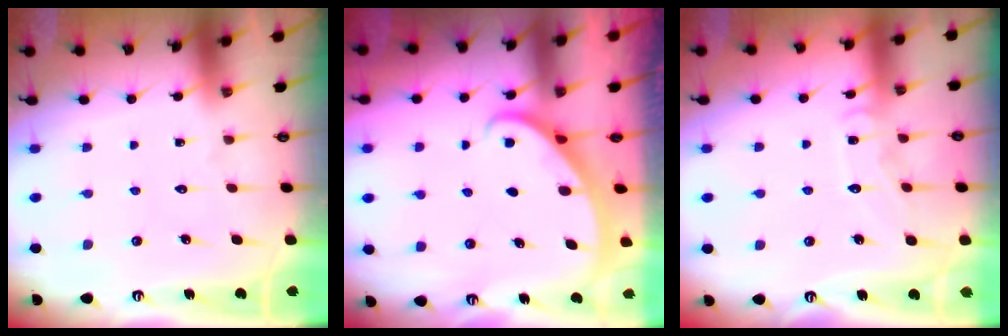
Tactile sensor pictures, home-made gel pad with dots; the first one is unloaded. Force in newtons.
{"total": 2.0, "press": 2.0, "slide": 0.1}
{"total": 6.6, "press": 6.5, "slide": 0.5}